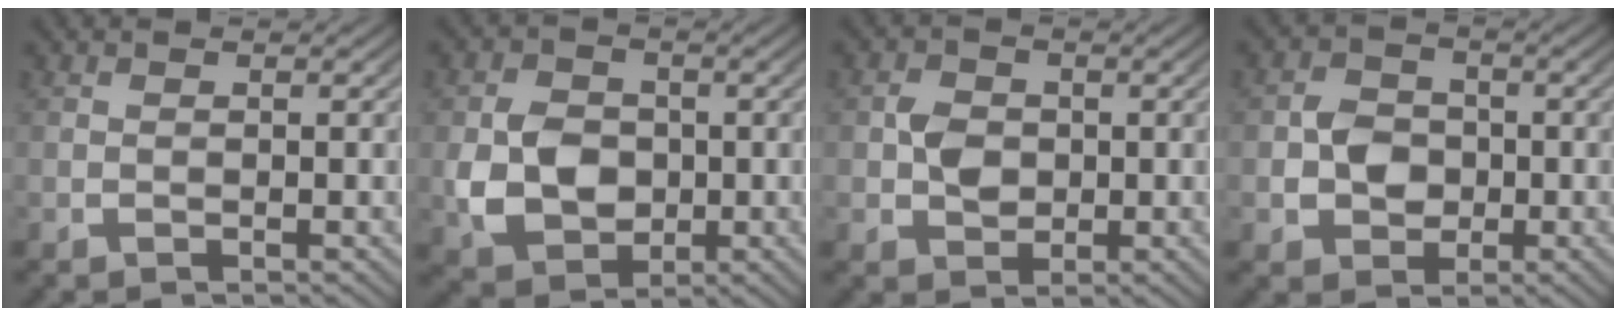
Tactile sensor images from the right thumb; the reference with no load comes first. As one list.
[{"total": 7.7, "force": [-0.8, 6.2, 4.6], "torque": [-0.104, -0.031, 0.001]}, {"total": 3.4, "force": [0.0, 2.8, 2.0], "torque": [-0.038, -0.014, 0.008]}, {"total": 5.1, "force": [-0.5, 4.3, 2.6], "torque": [-0.053, -0.021, 0.002]}]